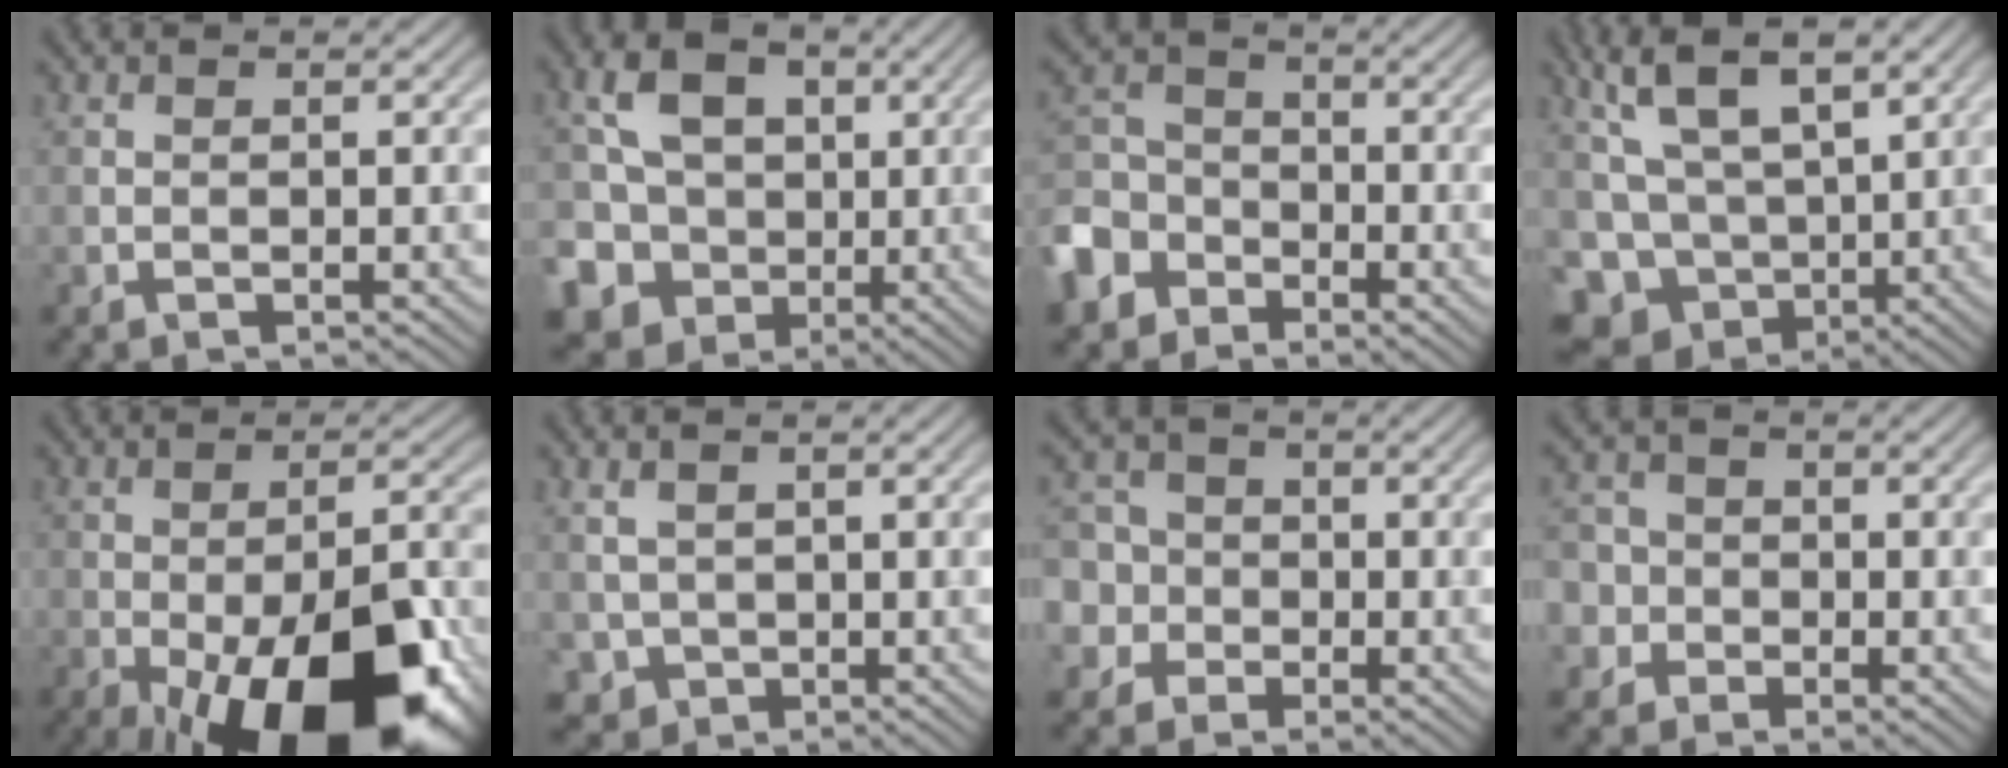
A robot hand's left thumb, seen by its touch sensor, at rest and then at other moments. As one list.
[{"total": 9.1, "force": [0.3, 8.1, 4.2], "torque": [-0.097, -0.010, -0.014]}, {"total": 8.5, "force": [-4.8, 6.1, 3.3], "torque": [-0.094, -0.012, -0.114]}, {"total": 10.4, "force": [2.6, 7.1, 7.2], "torque": [-0.170, -0.012, 0.055]}, {"total": 22.5, "force": [-11.3, 9.6, 16.9], "torque": [-0.228, -0.046, -0.156]}, {"total": 2.4, "force": [0.7, 2.1, 0.8], "torque": [-0.029, -0.006, 0.017]}, {"total": 8.1, "force": [-1.1, 7.5, 2.7], "torque": [-0.086, 0.005, -0.059]}, {"total": 6.0, "force": [-1.2, 5.6, 1.7], "torque": [-0.046, 0.008, -0.053]}]